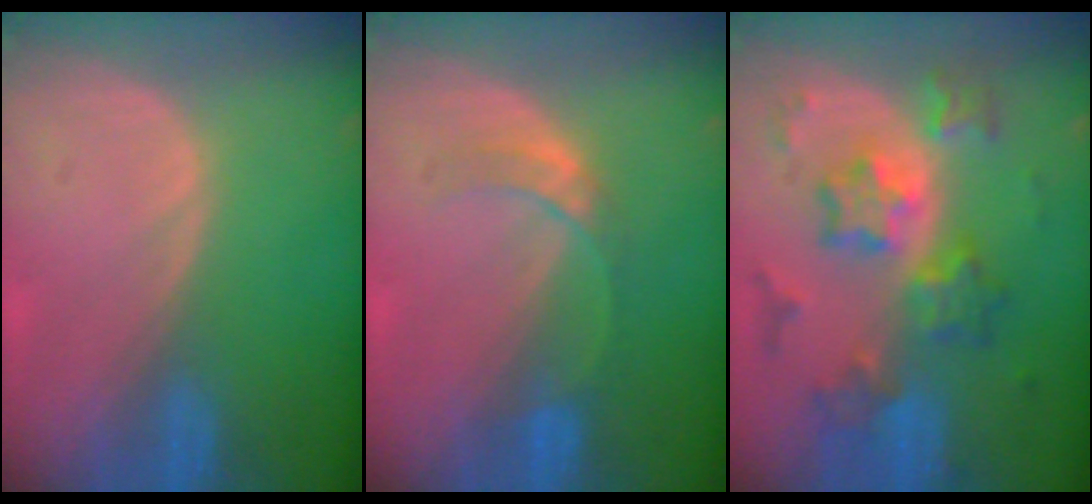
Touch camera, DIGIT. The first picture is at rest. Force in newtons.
{"total": 3.3, "press": 3.3, "slide": 0.3}
{"total": 9.4, "press": 9.4, "slide": 0.8}